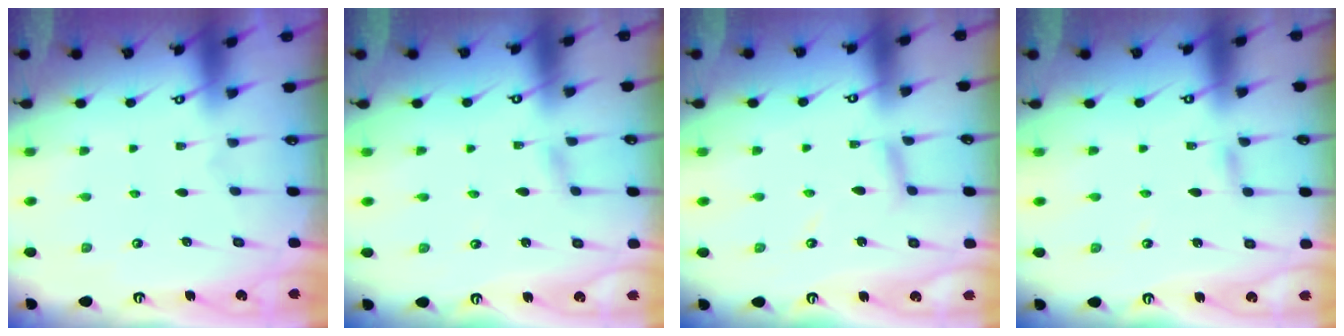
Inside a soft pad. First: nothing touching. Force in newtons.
{"total": 2.1, "press": 2.1, "slide": 0.2}
{"total": 4.4, "press": 4.4, "slide": 0.4}
{"total": 2.4, "press": 2.4, "slide": 0.2}